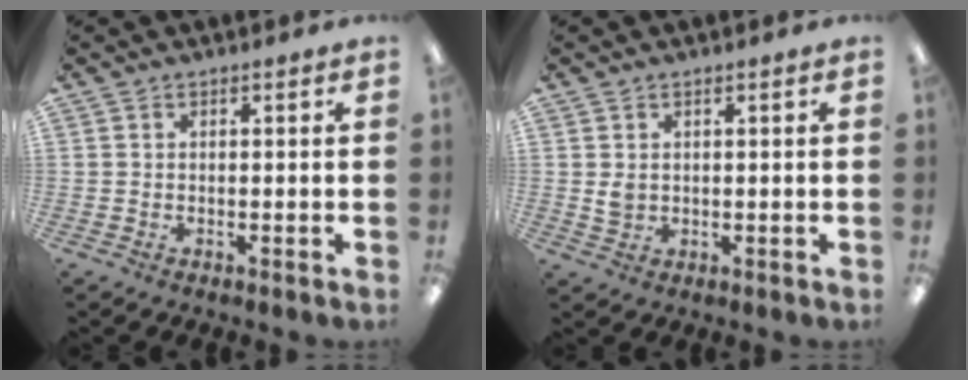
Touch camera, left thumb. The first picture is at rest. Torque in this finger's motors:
{"motor_torque": [-0.05, 0.05, -0.13, 0.07, 0.00]}